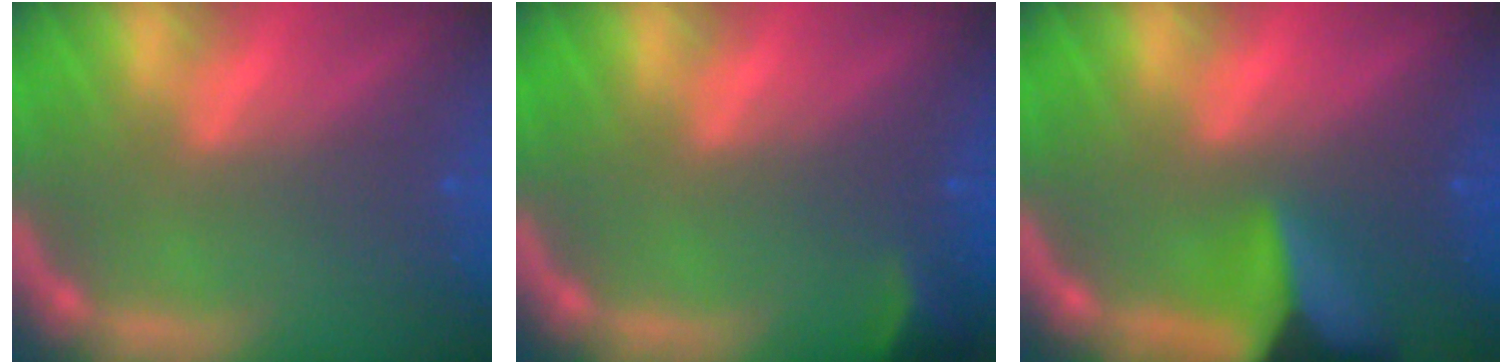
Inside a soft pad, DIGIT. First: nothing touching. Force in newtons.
{"total": 1.9}
{"total": 8.4}